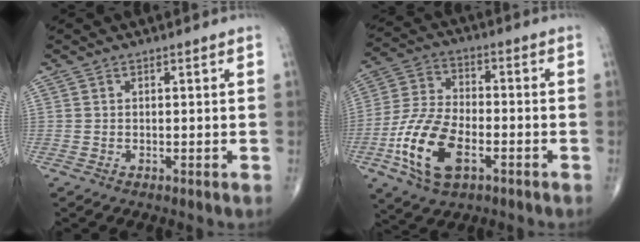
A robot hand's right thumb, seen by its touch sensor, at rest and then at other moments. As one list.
[{"total": 14.9, "force": [-5.5, 7.7, 11.5], "torque": [-0.232, 0.019, -0.105]}]